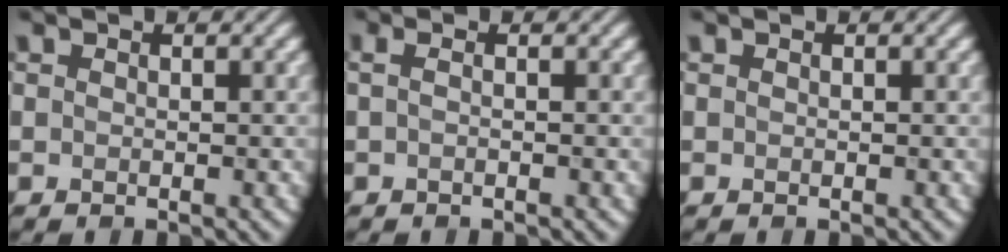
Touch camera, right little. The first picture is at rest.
{"total": 1.2, "force": [-0.2, 0.4, 1.1], "torque": [-0.019, 0.006, -0.016]}
{"total": 0.0}